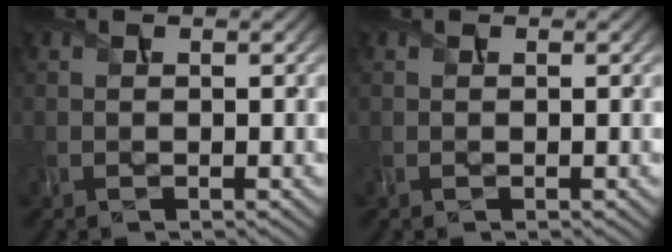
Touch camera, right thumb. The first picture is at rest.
{"total": 0.0}